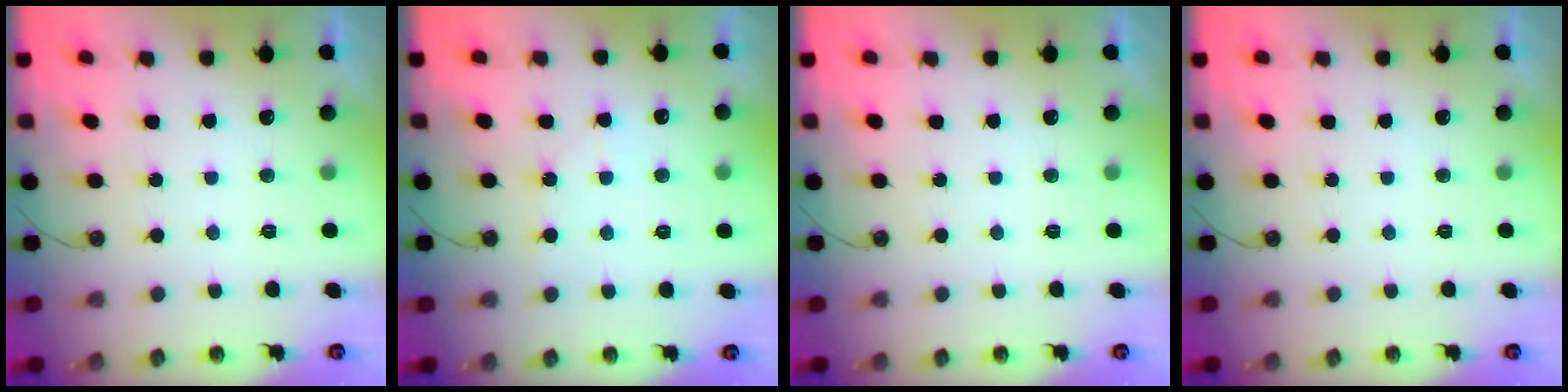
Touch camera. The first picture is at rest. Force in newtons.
{"total": 4.6, "press": 4.6, "slide": 0.7}
{"total": 0.0}
{"total": 0.0}